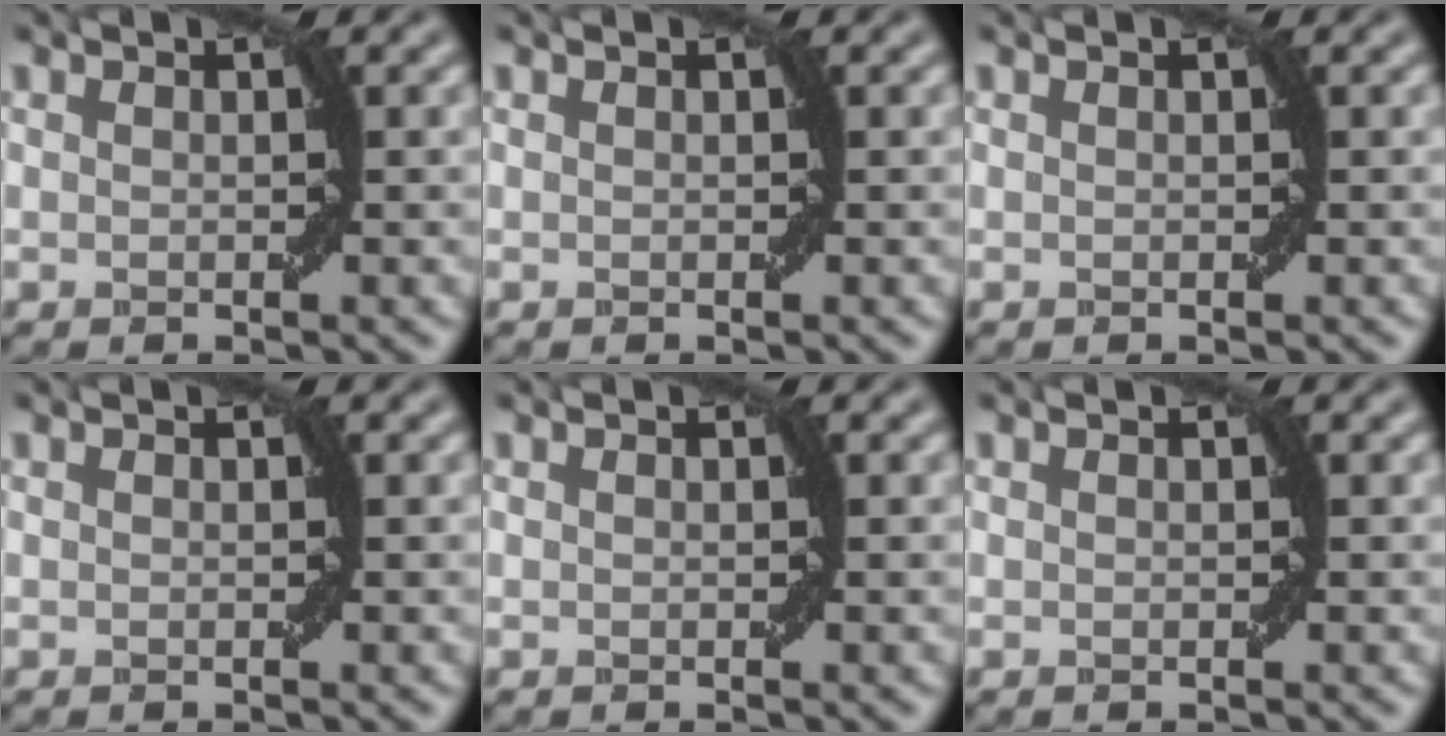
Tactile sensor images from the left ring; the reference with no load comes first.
{"total": 0.0}
{"total": 0.0}
{"total": 0.0}
{"total": 0.0}
{"total": 0.0}